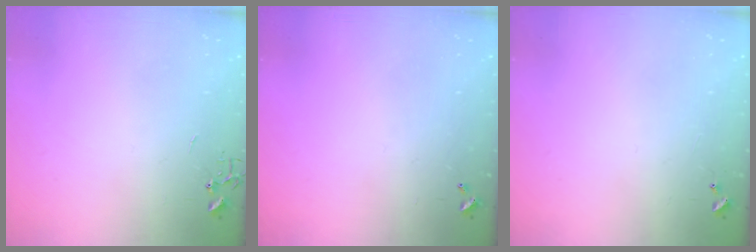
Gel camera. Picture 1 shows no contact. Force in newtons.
{"total": 0.0}
{"total": 4.1, "press": 4.1, "slide": 0.5}